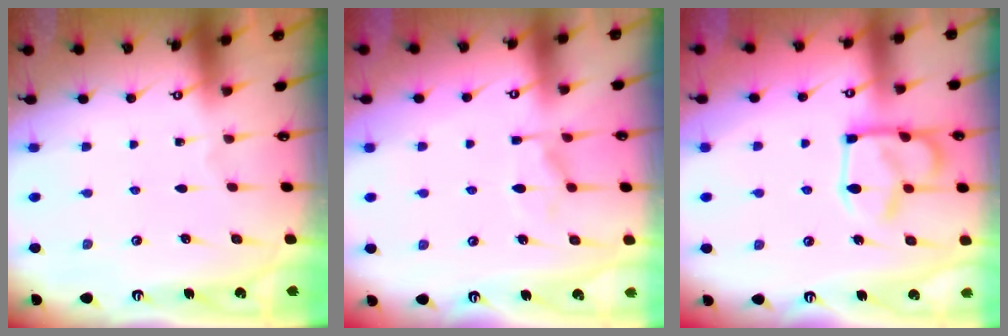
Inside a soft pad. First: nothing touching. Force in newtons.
{"total": 1.7, "press": 1.1, "slide": 1.4}
{"total": 15.9, "press": 15.9, "slide": 1.2}